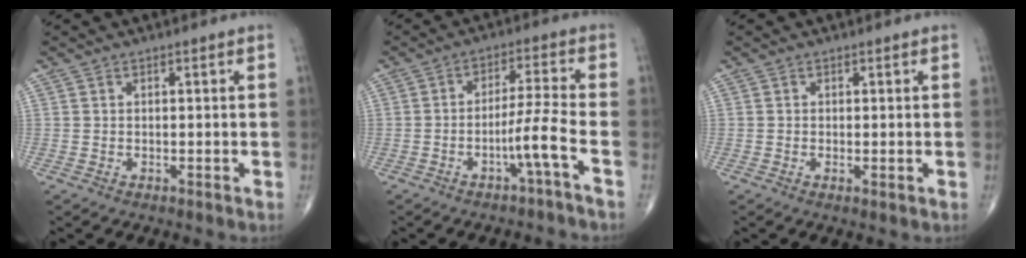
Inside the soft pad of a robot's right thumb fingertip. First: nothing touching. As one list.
[{"total": 5.9, "force": [-2.9, -1.0, 5.0], "torque": [-0.102, 0.024, -0.052]}, {"total": 0.8, "force": [-0.1, 0.1, 0.8], "torque": [-0.017, -0.005, -0.003]}]